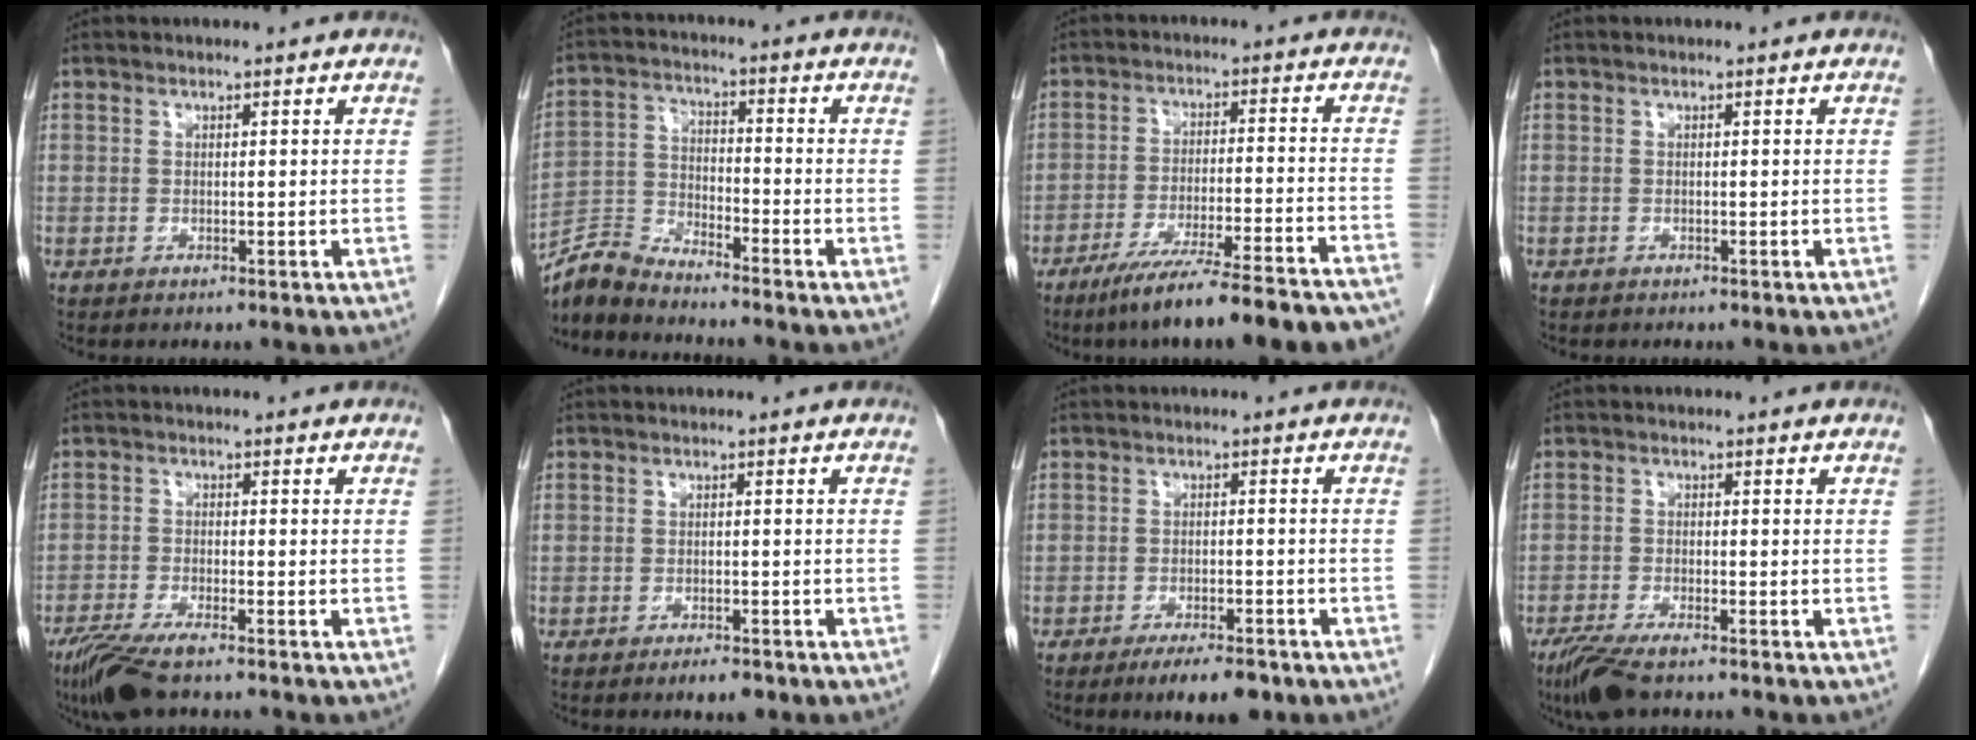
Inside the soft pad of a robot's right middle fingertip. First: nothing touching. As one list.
[{"total": 6.6, "force": [-6.5, 0.2, 0.6], "torque": [-0.015, 0.000, -0.129]}, {"total": 18.0, "force": [-15.1, 0.4, 9.9], "torque": [-0.113, -0.020, -0.224]}, {"total": 0.0}, {"total": 6.7, "force": [-4.9, 0.9, 4.5], "torque": [-0.086, -0.018, -0.088]}, {"total": 2.3, "force": [-1.7, 0.8, 1.4], "torque": [-0.022, -0.002, -0.019]}, {"total": 5.6, "force": [-4.0, 1.6, 3.5], "torque": [-0.051, -0.003, -0.056]}, {"total": 5.6, "force": [-4.1, 0.9, 3.6], "torque": [-0.072, -0.014, -0.073]}]